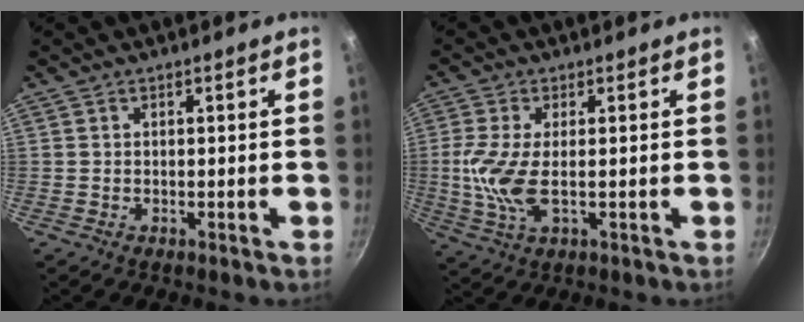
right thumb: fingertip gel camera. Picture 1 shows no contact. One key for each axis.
{"total": 7.9, "fx": -0.2, "fy": 3.1, "fz": 7.2, "tx": -0.167, "ty": -0.004, "tz": -0.006}